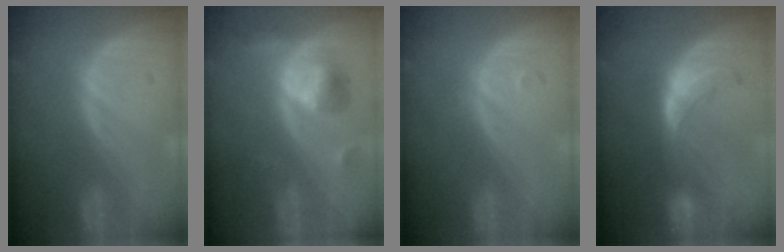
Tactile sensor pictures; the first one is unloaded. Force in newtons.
{"total": 5.6, "press": 5.3, "slide": 1.8}
{"total": 0.7, "press": 0.5, "slide": 0.5}
{"total": 7.4, "press": 6.7, "slide": 2.9}